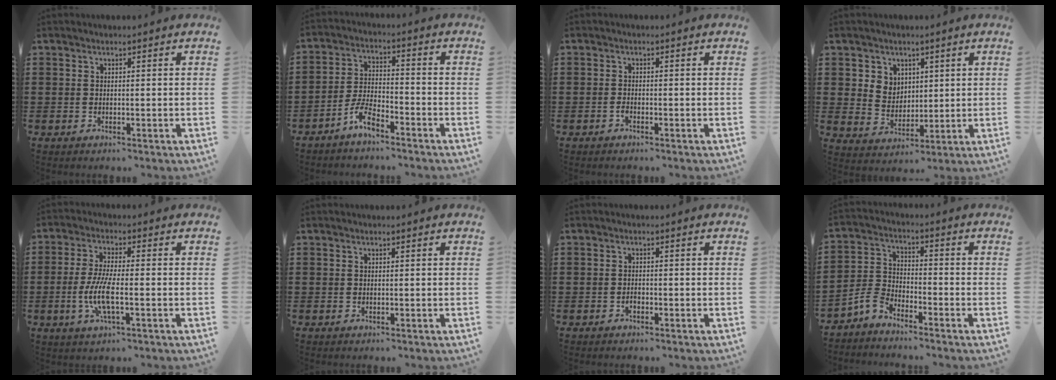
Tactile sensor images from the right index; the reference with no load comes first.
{"total": 5.3, "force": [-4.1, 1.5, 3.1], "torque": [-0.074, 0.004, -0.083]}
{"total": 1.0, "force": [-0.8, 0.2, 0.6], "torque": [-0.016, -0.004, -0.014]}
{"total": 4.8, "force": [2.4, 4.2, 0.4], "torque": [-0.023, 0.006, 0.042]}
{"total": 7.0, "force": [-1.9, 1.8, 6.5], "torque": [-0.145, -0.012, -0.041]}
{"total": 0.0}
{"total": 1.0, "force": [-0.7, 0.5, 0.5], "torque": [-0.012, -0.003, -0.012]}
{"total": 4.5, "force": [-4.0, 1.3, 1.6], "torque": [-0.053, 0.000, -0.086]}